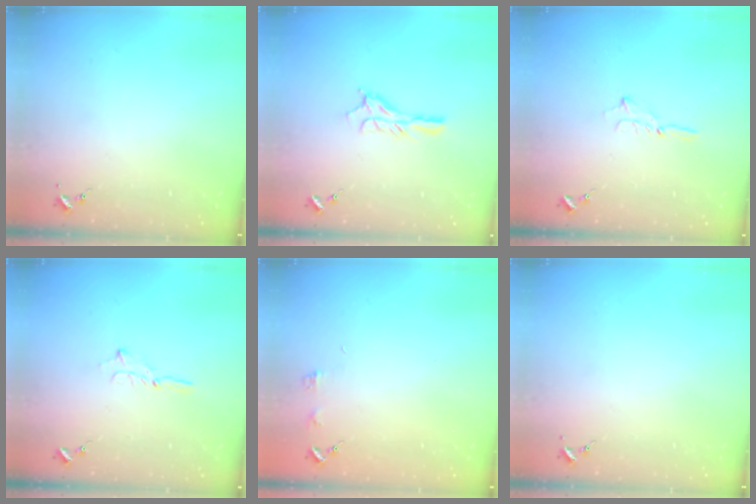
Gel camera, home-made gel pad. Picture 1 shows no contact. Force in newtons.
{"total": 9.5, "press": 9.5, "slide": 0.4}
{"total": 2.5, "press": 2.5, "slide": 0.2}
{"total": 2.3, "press": 2.3, "slide": 0.2}
{"total": 3.9, "press": 3.8, "slide": 0.5}
{"total": 0.0}